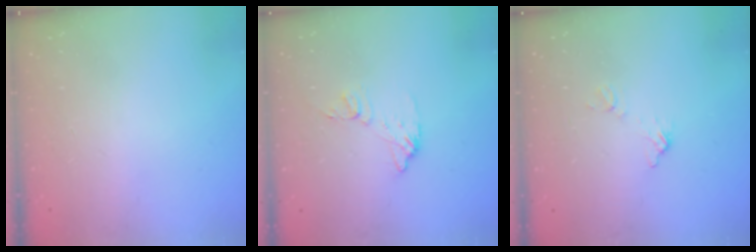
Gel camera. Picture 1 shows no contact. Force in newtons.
{"total": 8.1, "press": 8.1, "slide": 0.1}
{"total": 6.8, "press": 6.7, "slide": 0.4}